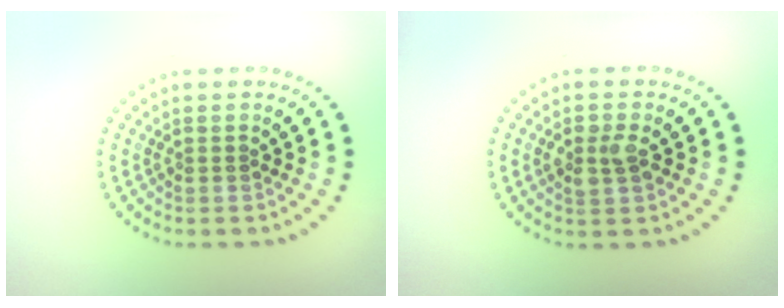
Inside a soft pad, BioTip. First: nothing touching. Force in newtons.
{"total": 2.3, "press": 2.3, "slide": 0.2}